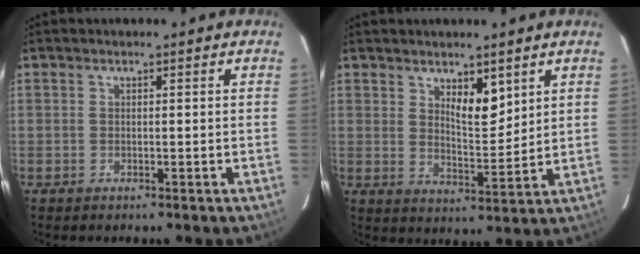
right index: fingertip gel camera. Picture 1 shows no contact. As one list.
[{"total": 5.4, "force": [3.0, 1.9, 4.1], "torque": [-0.070, -0.011, 0.056]}]